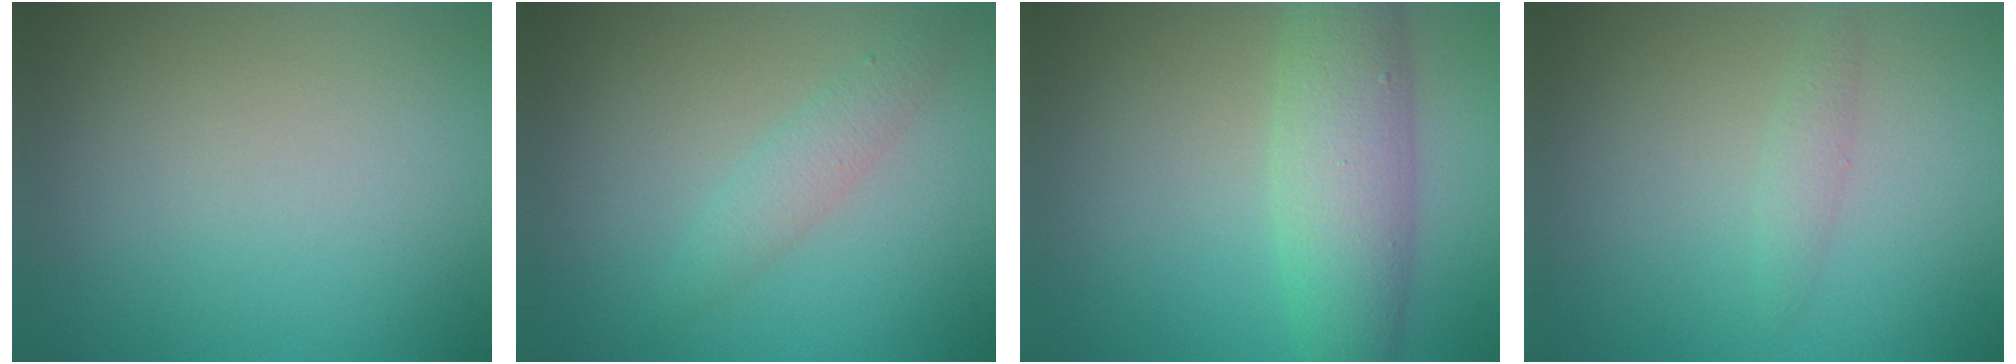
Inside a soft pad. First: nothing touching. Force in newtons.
{"total": 1.9, "press": 1.9, "slide": 0.0}
{"total": 5.8, "press": 5.8, "slide": 0.1}
{"total": 1.2, "press": 1.2, "slide": 0.0}